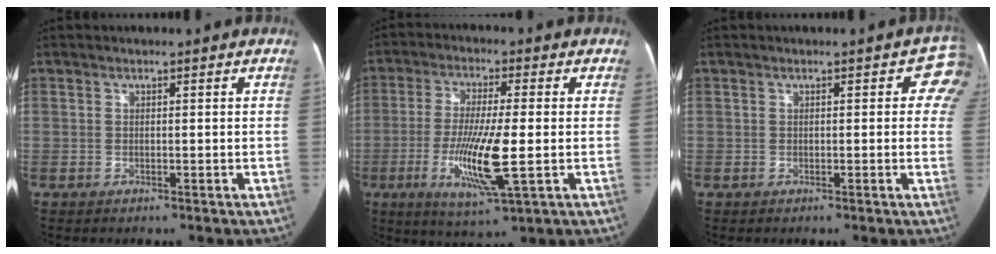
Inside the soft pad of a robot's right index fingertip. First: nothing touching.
{"total": 11.5, "force": [-2.3, 1.0, 11.2], "torque": [-0.218, -0.022, -0.042]}
{"total": 3.4, "force": [1.4, 2.0, 2.3], "torque": [-0.002, 0.002, 0.001]}